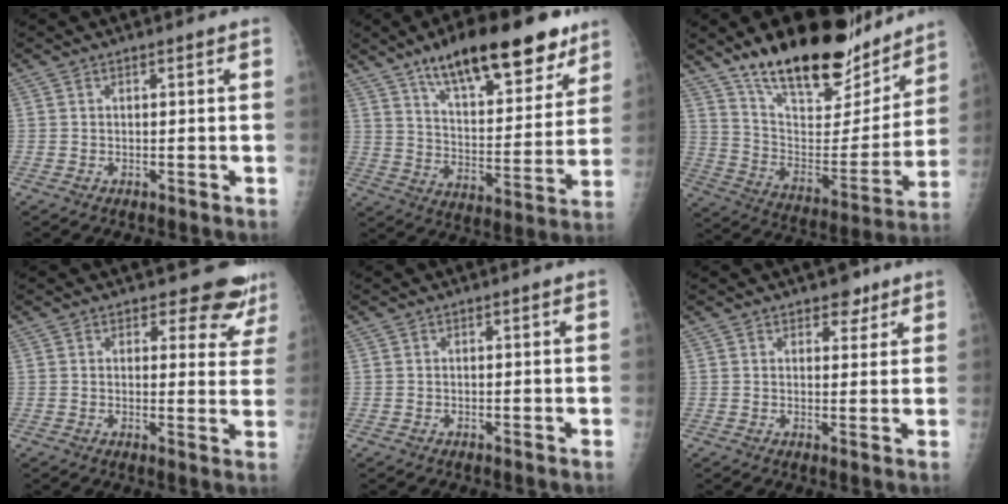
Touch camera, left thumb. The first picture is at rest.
{"total": 22.5, "force": [14.9, 8.1, 14.8], "torque": [-0.177, -0.054, 0.233]}
{"total": 25.9, "force": [19.4, 9.9, 14.1], "torque": [-0.181, -0.089, 0.316]}
{"total": 8.5, "force": [7.7, 3.3, 1.7], "torque": [0.023, -0.051, 0.067]}
{"total": 0.0}
{"total": 3.6, "force": [2.6, 2.1, 1.5], "torque": [0.003, -0.014, 0.036]}